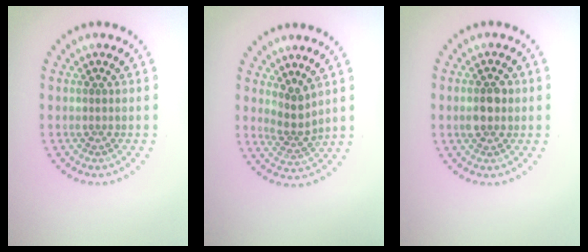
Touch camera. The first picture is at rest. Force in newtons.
{"total": 2.2, "press": 1.5, "slide": 1.6}
{"total": 2.2, "press": 2.2, "slide": 0.2}